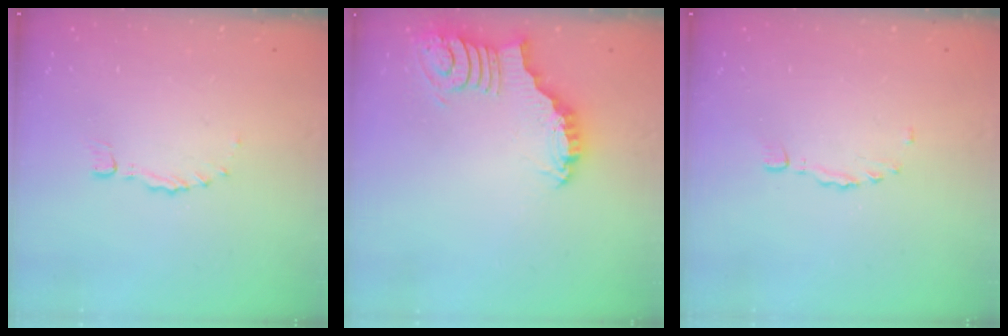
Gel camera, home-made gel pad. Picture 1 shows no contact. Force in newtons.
{"total": 3.0, "press": 3.0, "slide": 0.3}
{"total": 0.6, "press": 0.5, "slide": 0.3}